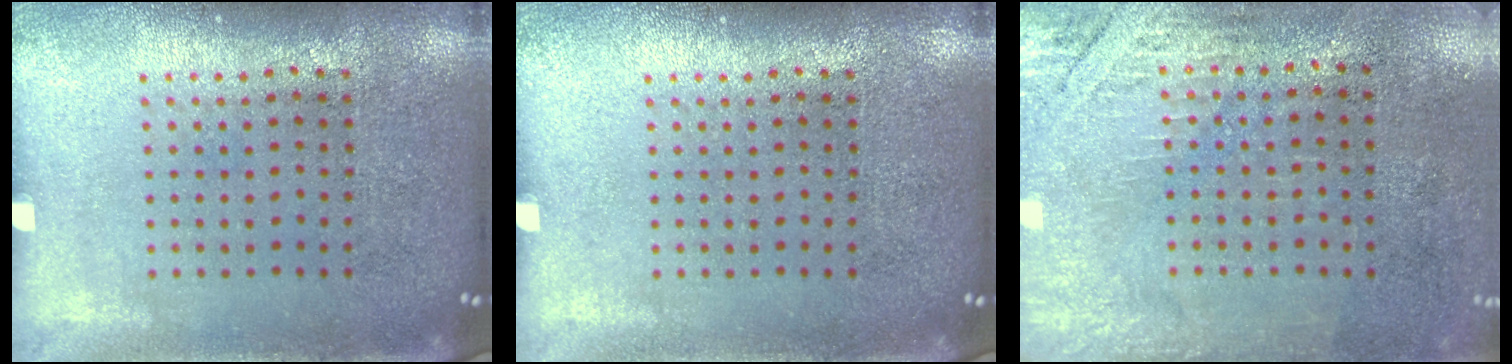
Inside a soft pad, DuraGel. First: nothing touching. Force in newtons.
{"total": 0.0}
{"total": 2.7, "press": 2.3, "slide": 1.4}